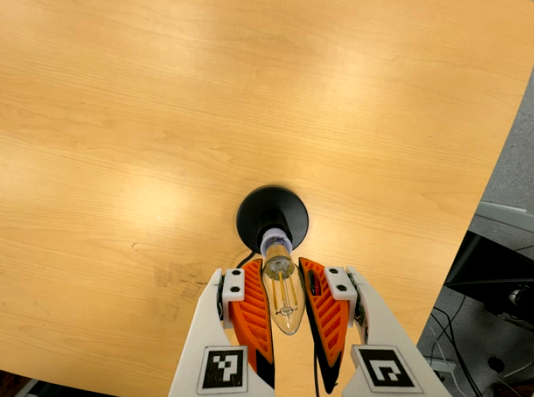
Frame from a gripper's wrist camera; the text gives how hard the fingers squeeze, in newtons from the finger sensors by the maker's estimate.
{"total": 21.1, "left": 23.1, "right": 19.0}